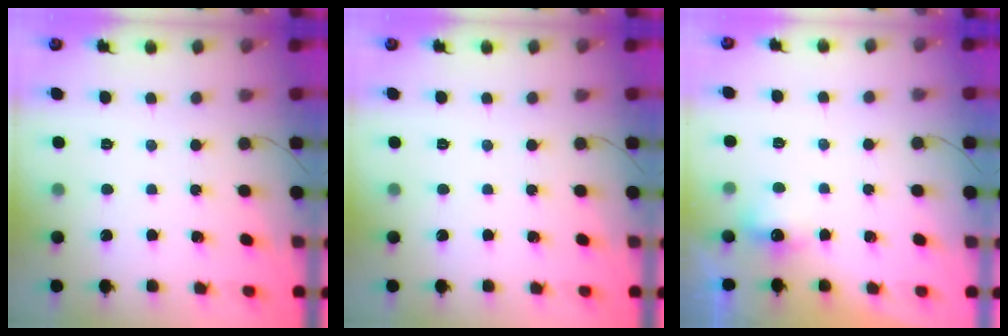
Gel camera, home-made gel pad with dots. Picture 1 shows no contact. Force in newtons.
{"total": 0.0}
{"total": 6.4, "press": 5.8, "slide": 2.6}